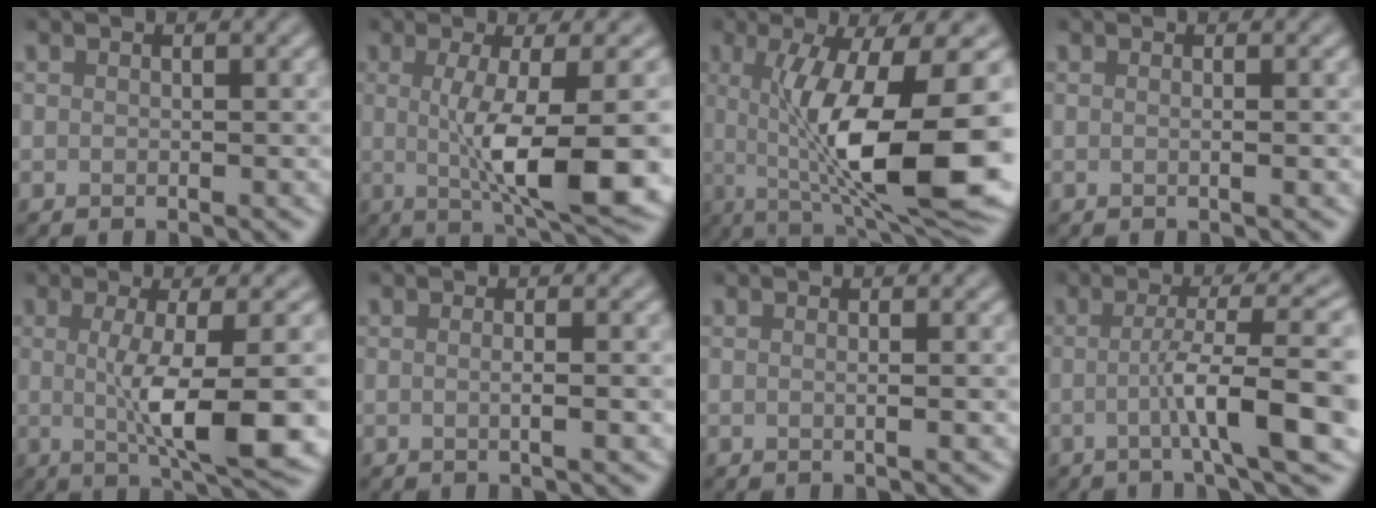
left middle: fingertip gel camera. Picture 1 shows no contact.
{"total": 9.7, "force": [-1.0, 2.2, 9.4], "torque": [-0.141, -0.012, -0.013]}
{"total": 13.3, "force": [-0.6, 3.3, 12.9], "torque": [-0.198, -0.013, -0.007]}
{"total": 1.1, "force": [0.0, 0.3, 1.1], "torque": [-0.010, 0.002, -0.005]}
{"total": 8.6, "force": [-0.8, 1.8, 8.4], "torque": [-0.126, -0.009, -0.011]}
{"total": 2.2, "force": [-0.1, 0.6, 2.1], "torque": [-0.024, -0.001, -0.008]}
{"total": 1.5, "force": [0.0, 0.5, 1.4], "torque": [-0.013, 0.001, -0.006]}
{"total": 8.0, "force": [-1.5, 1.2, 7.8], "torque": [-0.113, 0.012, -0.029]}